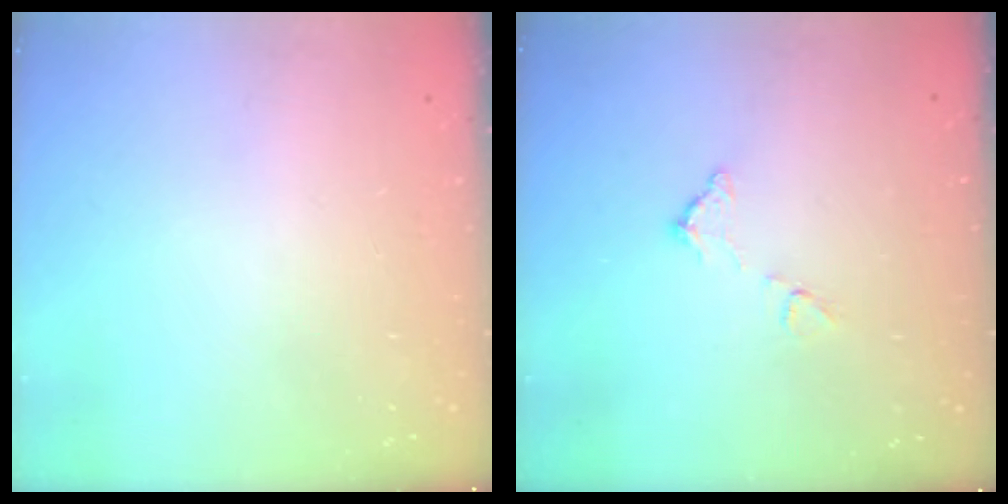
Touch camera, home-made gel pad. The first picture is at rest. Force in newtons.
{"total": 7.3, "press": 7.3, "slide": 0.4}